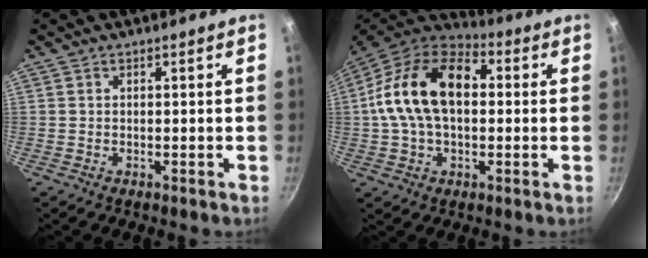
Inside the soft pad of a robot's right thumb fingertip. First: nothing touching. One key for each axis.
{"total": 19.2, "fx": 1.8, "fy": 12.1, "fz": 14.8, "tx": -0.242, "ty": 0.034, "tz": 0.012}